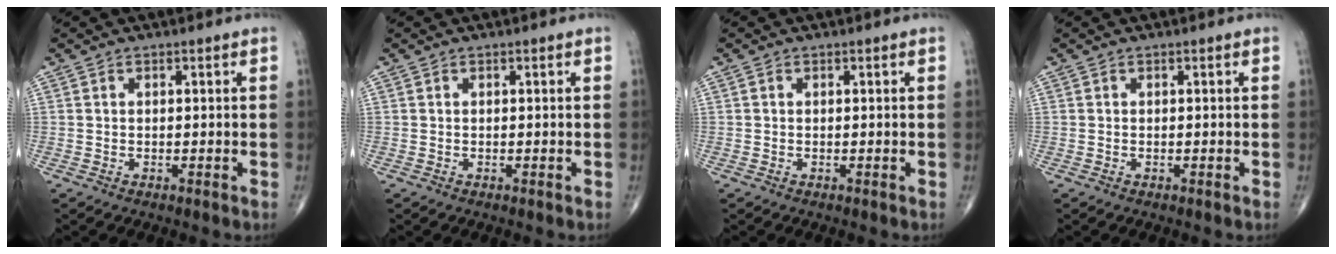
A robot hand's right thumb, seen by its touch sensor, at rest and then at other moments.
{"total": 0.0}
{"total": 0.0}
{"total": 0.0}